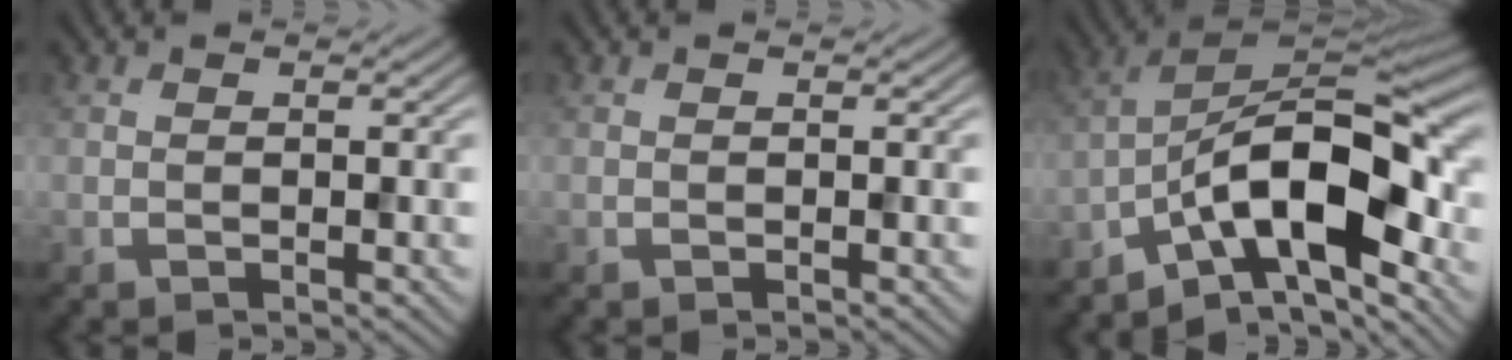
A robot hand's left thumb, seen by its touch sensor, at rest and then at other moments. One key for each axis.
{"total": 0.0}
{"total": 13.1, "fx": -6.4, "fy": 5.1, "fz": 10.2, "tx": -0.168, "ty": 0.003, "tz": -0.126}